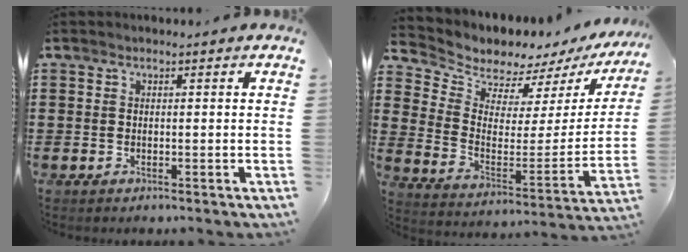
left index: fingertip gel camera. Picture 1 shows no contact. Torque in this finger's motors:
{"motor_torque": [0.33, 0.29, 0.10, 0.01]}